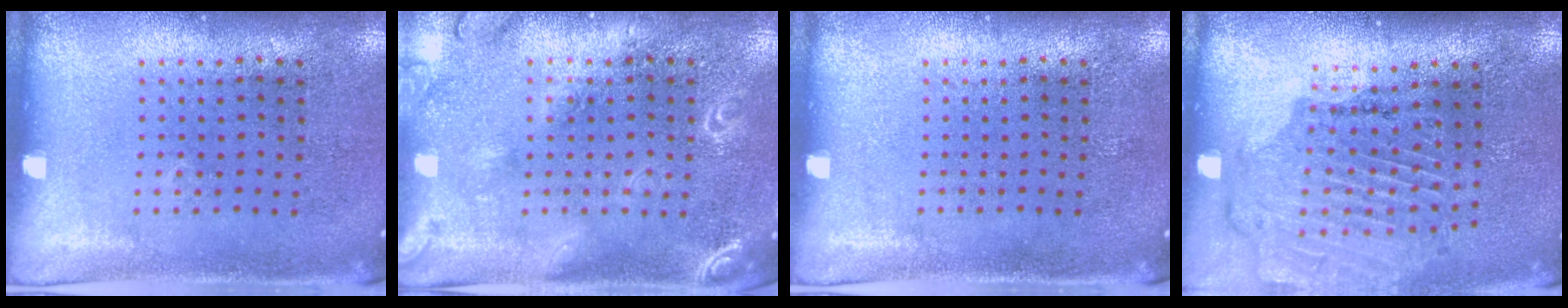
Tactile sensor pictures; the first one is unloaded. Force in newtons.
{"total": 1.7, "press": 1.7, "slide": 0.2}
{"total": 0.0}
{"total": 1.6, "press": 1.6, "slide": 0.2}